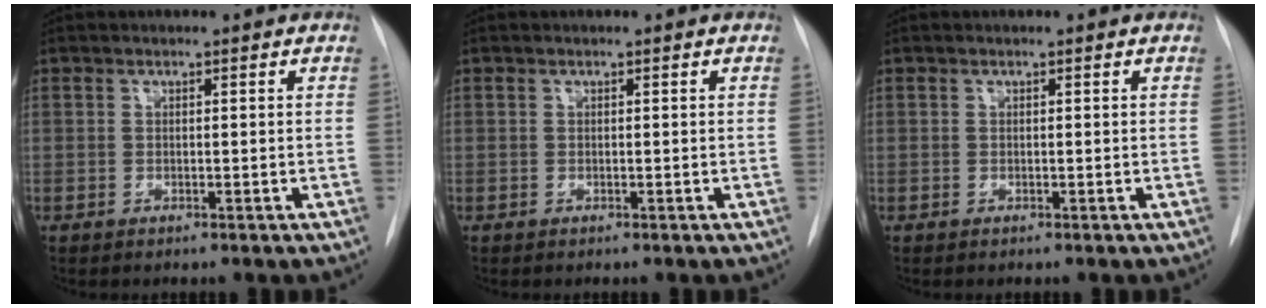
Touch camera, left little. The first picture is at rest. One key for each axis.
{"total": 0.0}
{"total": 0.0}